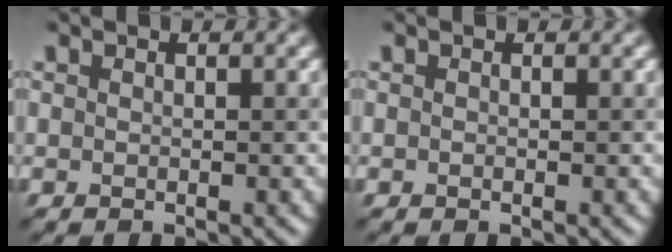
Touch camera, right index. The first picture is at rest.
{"total": 0.0}